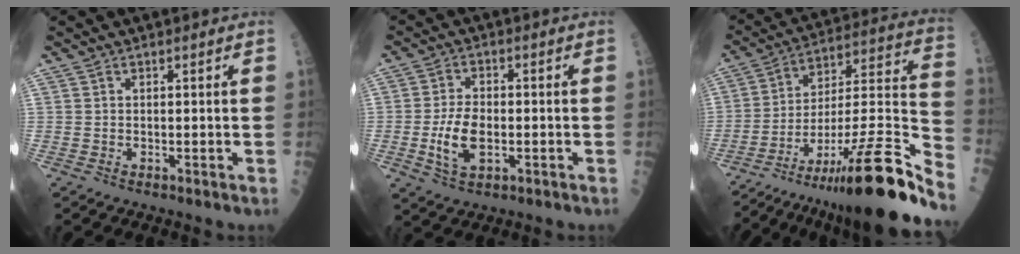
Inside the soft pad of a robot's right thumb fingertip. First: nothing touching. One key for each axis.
{"total": 7.6, "fx": -1.6, "fy": 3.9, "fz": 6.3, "tx": -0.117, "ty": 0.004, "tz": -0.027}
{"total": 31.1, "fx": -21.0, "fy": 4.0, "fz": 22.6, "tx": -0.284, "ty": 0.073, "tz": -0.333}